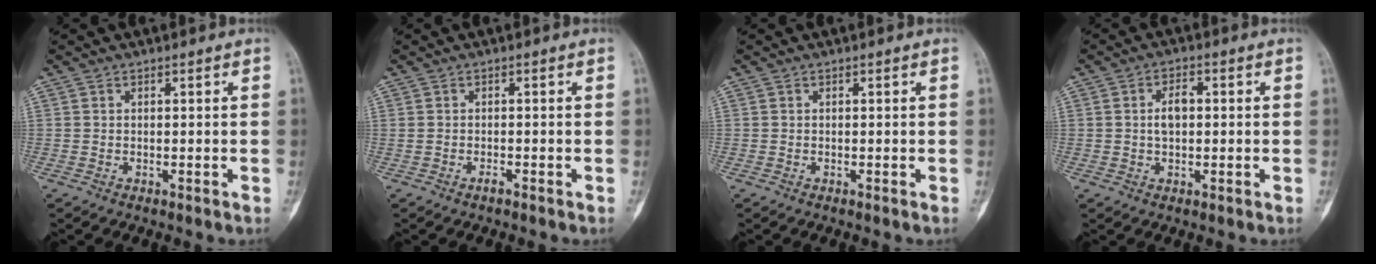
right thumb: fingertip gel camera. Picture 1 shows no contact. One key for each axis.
{"total": 0.8, "fx": -0.6, "fy": 0.2, "fz": 0.5, "tx": -0.014, "ty": 0.007, "tz": -0.011}
{"total": 0.0}
{"total": 3.9, "fx": 0.2, "fy": 2.2, "fz": 3.2, "tx": -0.048, "ty": 0.004, "tz": 0.000}